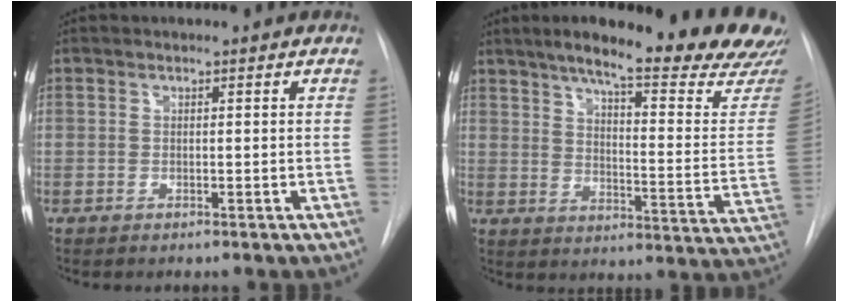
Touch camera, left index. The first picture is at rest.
{"total": 26.5, "force": [22.4, 2.8, 14.0], "torque": [-0.187, -0.083, 0.275]}